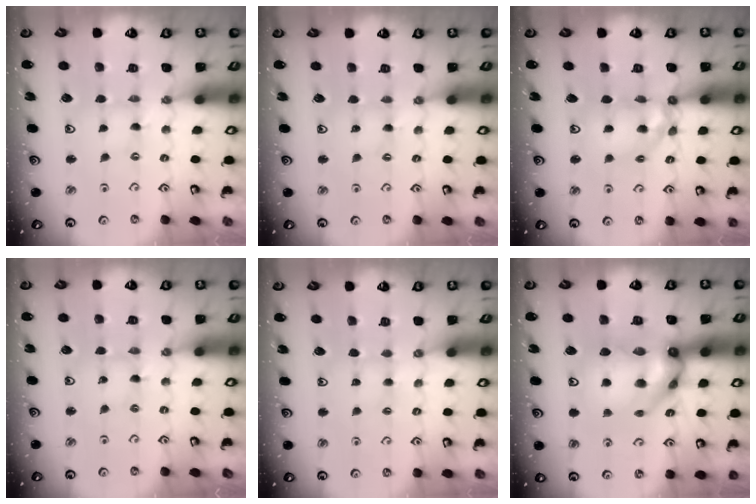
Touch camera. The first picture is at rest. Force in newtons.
{"total": 1.1, "press": 1.1, "slide": 0.3}
{"total": 11.7, "press": 11.6, "slide": 1.2}
{"total": 0.0}
{"total": 2.8, "press": 2.8, "slide": 0.3}
{"total": 17.4, "press": 17.4, "slide": 1.5}